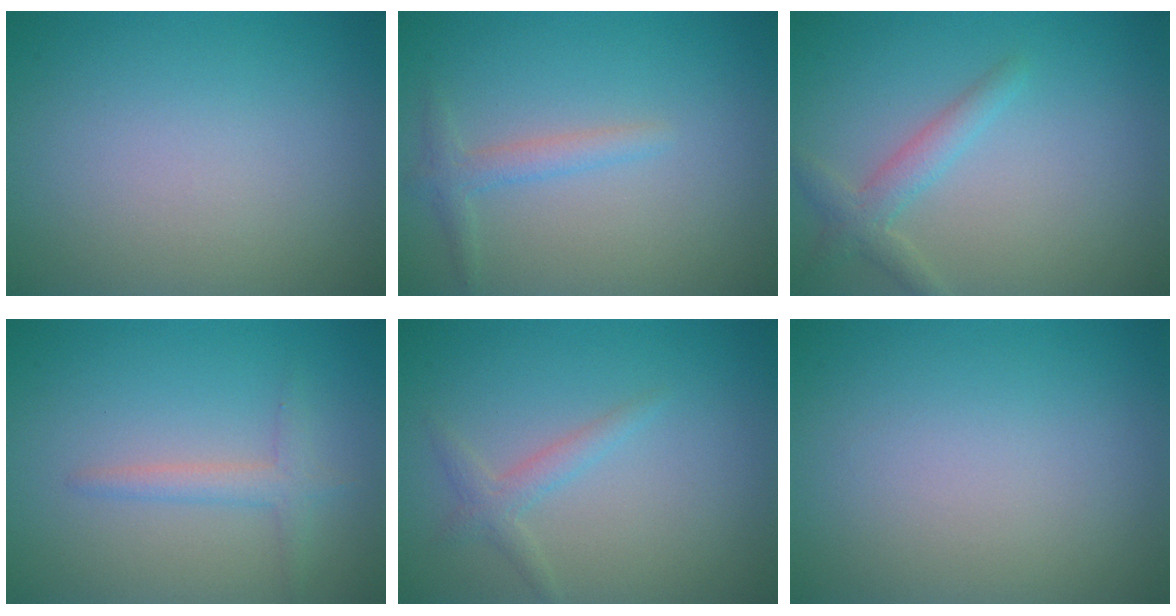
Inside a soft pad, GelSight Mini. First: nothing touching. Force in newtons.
{"total": 1.7, "press": 1.7, "slide": 0.1}
{"total": 2.3, "press": 2.3, "slide": 0.0}
{"total": 1.7, "press": 1.7, "slide": 0.1}
{"total": 1.7, "press": 1.7, "slide": 0.0}
{"total": 0.0}